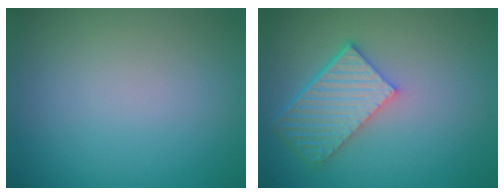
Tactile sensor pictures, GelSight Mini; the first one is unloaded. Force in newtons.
{"total": 5.8, "press": 4.5, "slide": 3.6}